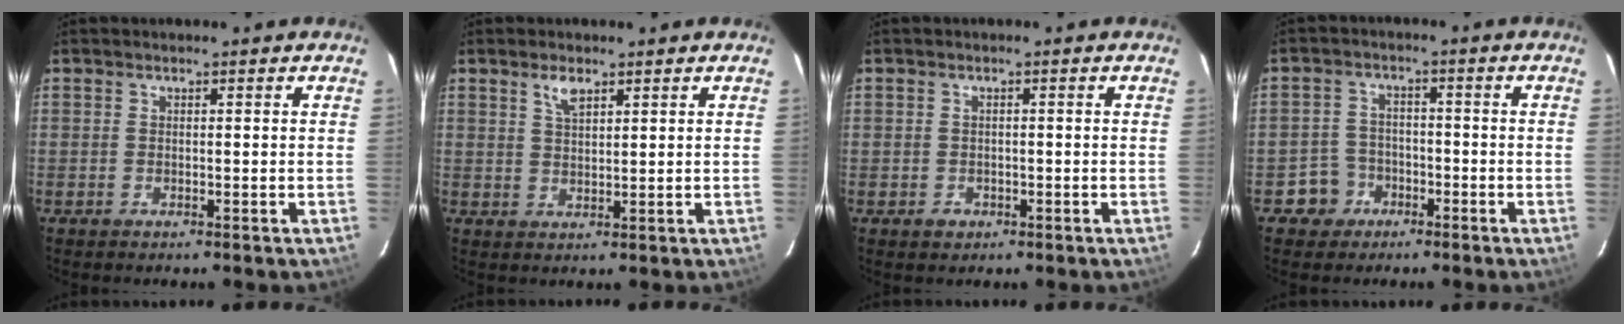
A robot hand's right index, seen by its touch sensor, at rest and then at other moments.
{"total": 3.0, "force": [1.9, 1.2, 2.0], "torque": [-0.037, 0.003, 0.038]}
{"total": 2.2, "force": [-0.7, 2.0, 0.4], "torque": [-0.007, 0.002, -0.007]}
{"total": 5.1, "force": [-2.7, 4.3, 0.1], "torque": [-0.009, 0.021, -0.047]}